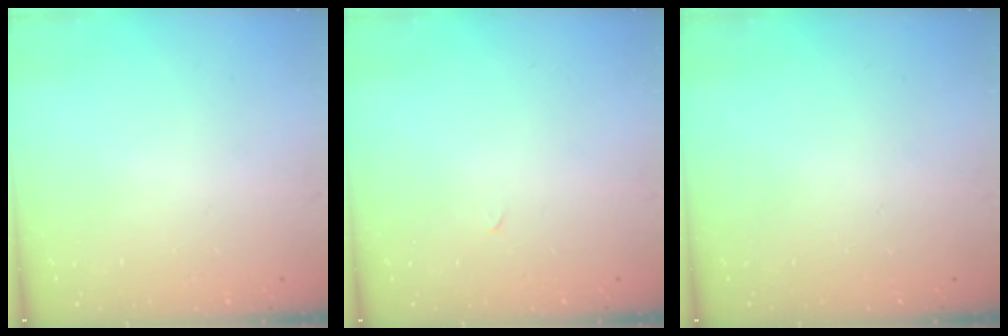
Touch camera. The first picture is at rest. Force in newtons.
{"total": 0.0}
{"total": 0.0}